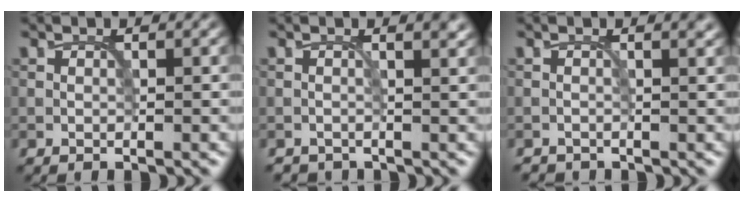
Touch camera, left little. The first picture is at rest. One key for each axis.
{"total": 1.0, "fx": -0.1, "fy": 0.7, "fz": 0.7, "tx": -0.003, "ty": -0.007, "tz": 0.000}
{"total": 0.8, "fx": -0.4, "fy": 0.6, "fz": 0.4, "tx": -0.002, "ty": -0.008, "tz": -0.006}